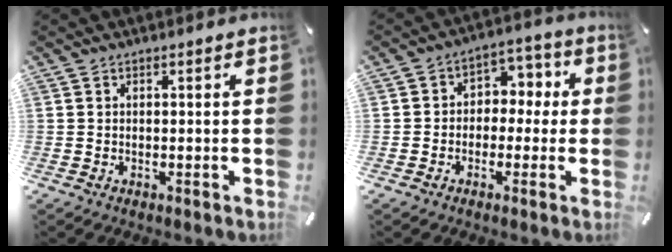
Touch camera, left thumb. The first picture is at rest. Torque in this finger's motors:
{"motor_torque": [-0.04, 0.20, 0.02, -0.17, 0.01]}